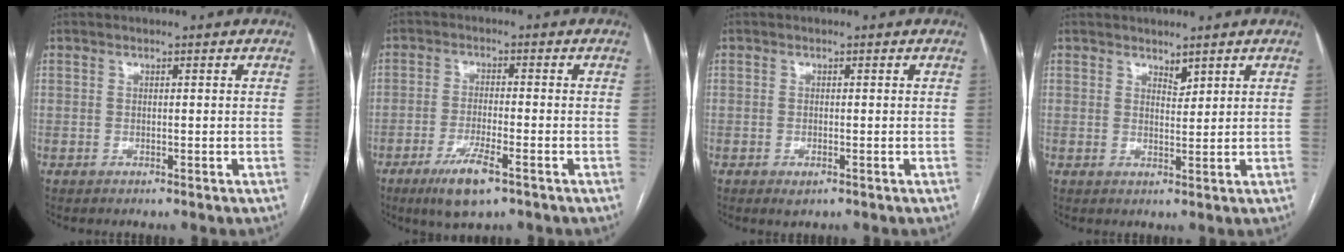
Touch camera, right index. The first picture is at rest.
{"total": 7.0, "force": [-4.2, 1.2, 5.5], "torque": [-0.106, -0.013, -0.069]}
{"total": 1.4, "force": [-0.8, 0.6, 1.0], "torque": [-0.015, -0.002, -0.005]}
{"total": 1.7, "force": [1.4, 0.6, 0.7], "torque": [-0.009, -0.004, 0.025]}